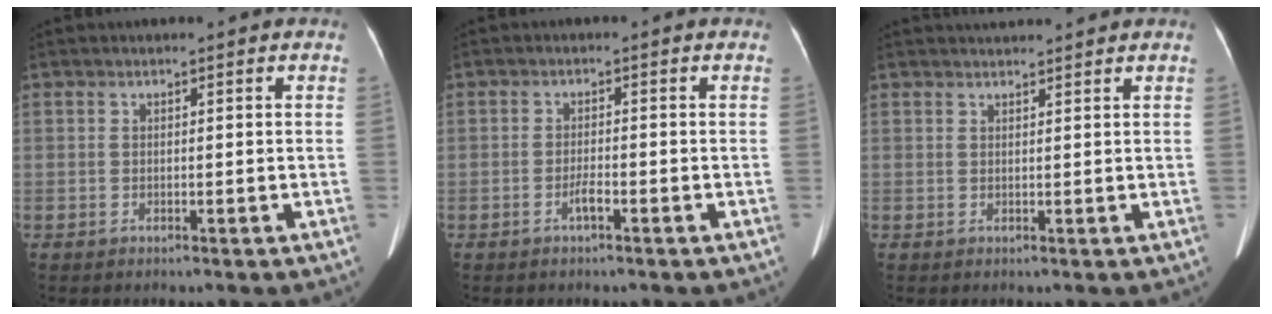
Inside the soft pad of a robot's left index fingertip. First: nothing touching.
{"total": 1.7, "force": [-1.0, 0.2, 1.4], "torque": [-0.026, 0.001, -0.020]}
{"total": 2.9, "force": [2.9, 0.0, 0.4], "torque": [-0.007, 0.025, 0.045]}